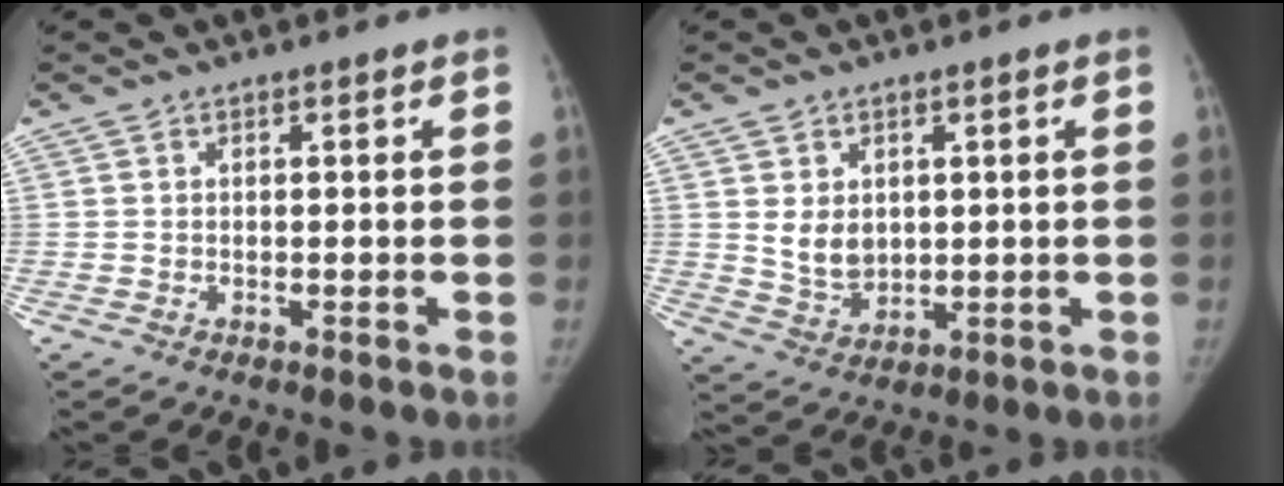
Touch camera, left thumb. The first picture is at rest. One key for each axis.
{"total": 5.9, "fx": 1.3, "fy": 4.4, "fz": 3.6, "tx": -0.043, "ty": -0.018, "tz": 0.037}